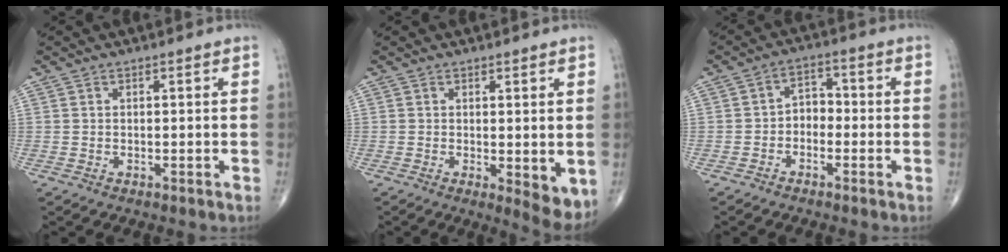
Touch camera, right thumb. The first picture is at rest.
{"total": 5.7, "force": [-0.4, 1.9, 5.3], "torque": [-0.067, -0.017, -0.003]}
{"total": 4.1, "force": [-1.5, 3.1, 2.3], "torque": [-0.017, 0.026, -0.039]}